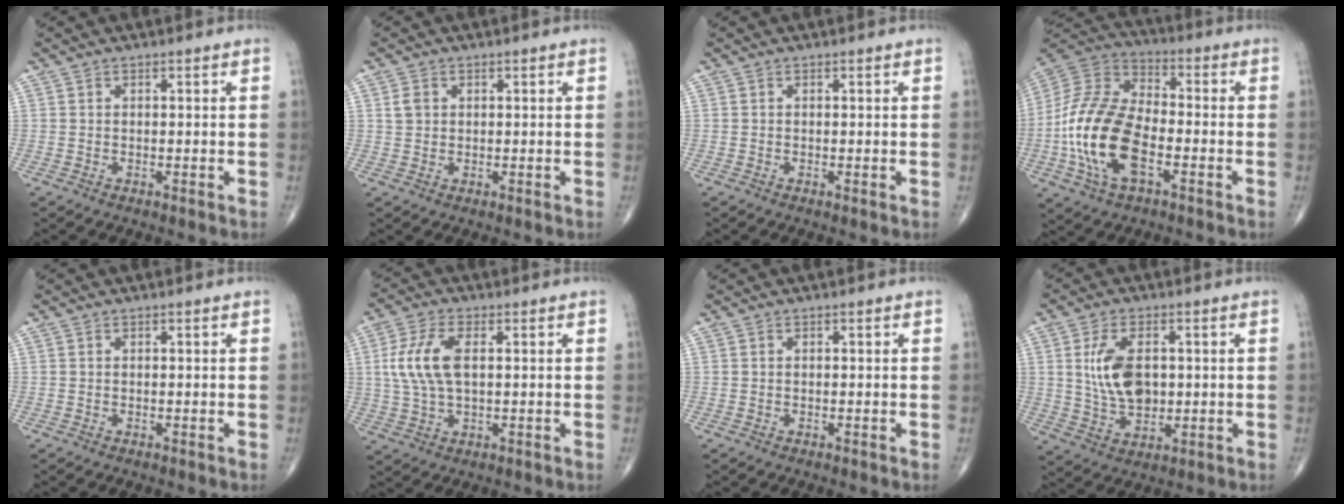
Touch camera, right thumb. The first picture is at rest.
{"total": 2.2, "force": [0.6, 1.8, 1.1], "torque": [-0.017, 0.001, 0.014]}
{"total": 0.0}
{"total": 18.7, "force": [-4.9, 9.8, 15.1], "torque": [-0.308, 0.024, -0.096]}
{"total": 0.0}
{"total": 9.5, "force": [1.5, 4.7, 8.1], "torque": [-0.180, 0.005, 0.030]}
{"total": 0.0}
{"total": 10.1, "force": [1.4, 6.0, 8.0], "torque": [-0.142, -0.007, 0.035]}